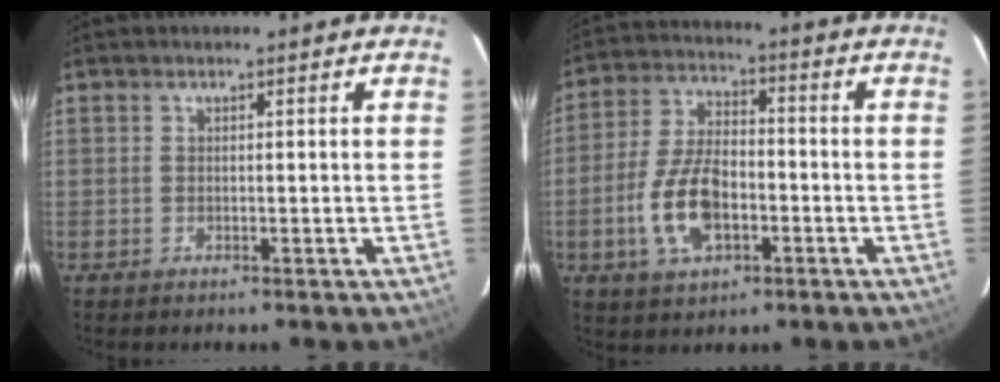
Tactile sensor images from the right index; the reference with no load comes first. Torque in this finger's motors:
{"motor_torque": [1.99, -0.11, 0.88, 0.11]}